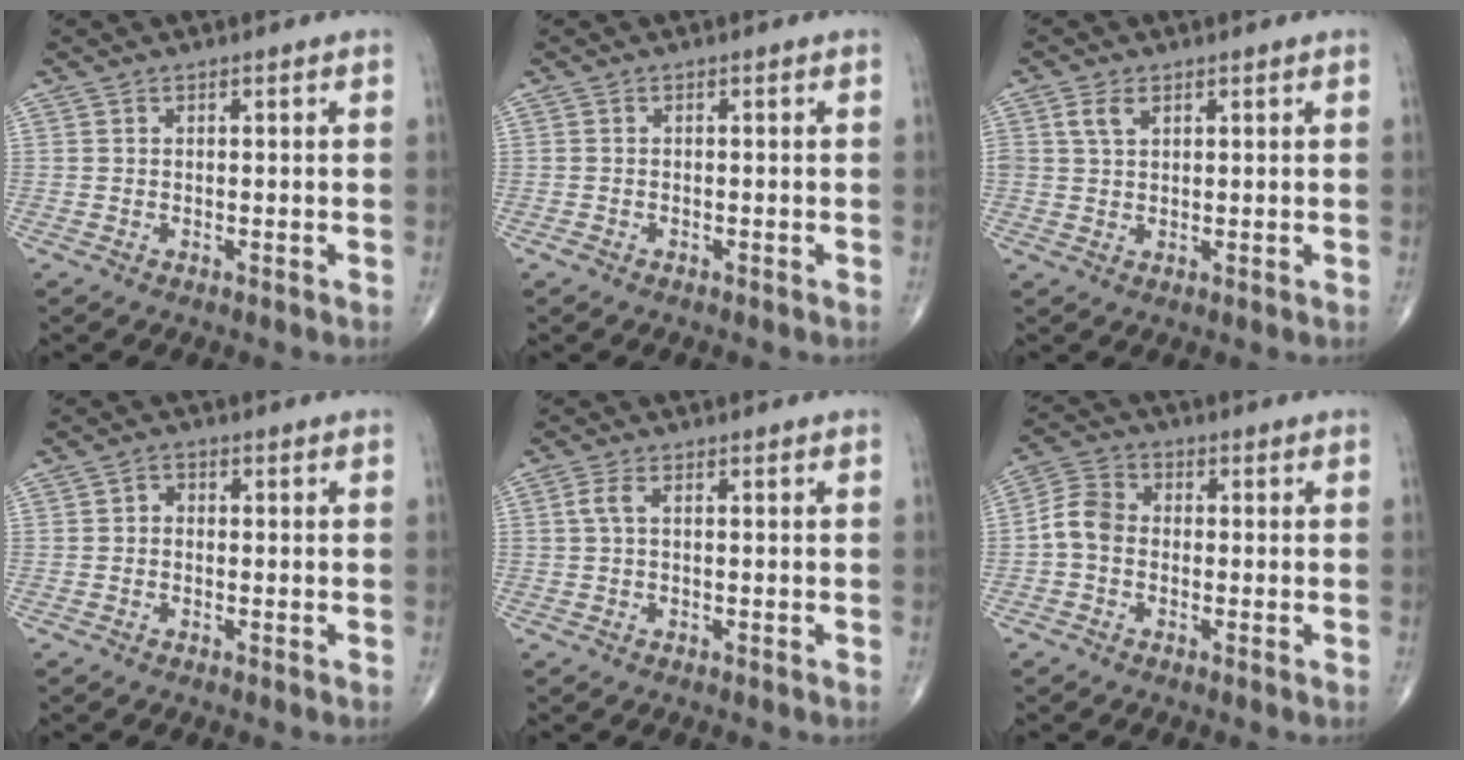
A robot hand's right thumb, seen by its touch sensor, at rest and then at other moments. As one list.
[{"total": 0.7, "force": [-0.5, 0.4, 0.2], "torque": [-0.009, 0.003, -0.011]}, {"total": 3.1, "force": [1.5, 1.8, 2.1], "torque": [-0.041, 0.003, 0.032]}, {"total": 1.6, "force": [-0.3, 1.3, 0.9], "torque": [-0.003, 0.007, -0.011]}, {"total": 2.1, "force": [0.2, 0.8, 1.9], "torque": [-0.050, 0.007, 0.003]}, {"total": 5.7, "force": [-1.1, 4.3, 3.5], "torque": [-0.060, 0.018, -0.036]}]